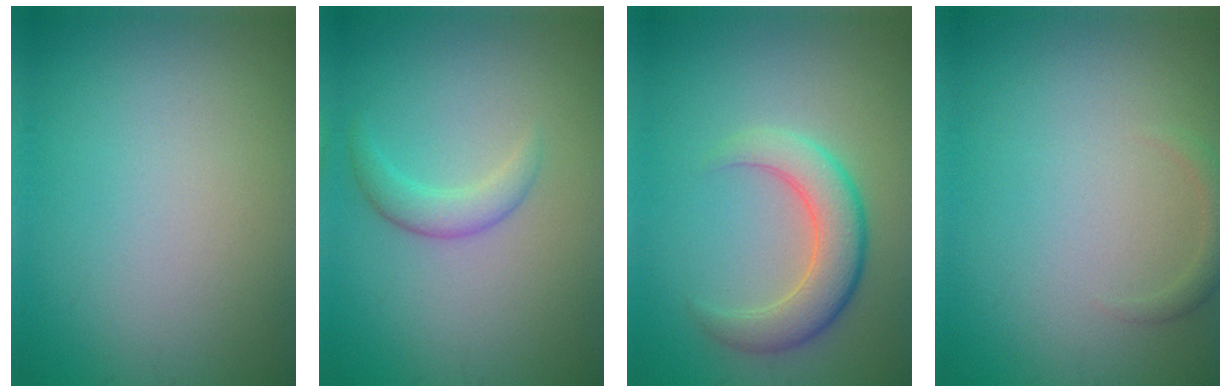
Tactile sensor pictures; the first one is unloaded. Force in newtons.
{"total": 2.1, "press": 2.1, "slide": 0.1}
{"total": 4.7, "press": 4.7, "slide": 0.4}
{"total": 1.2, "press": 1.2, "slide": 0.2}